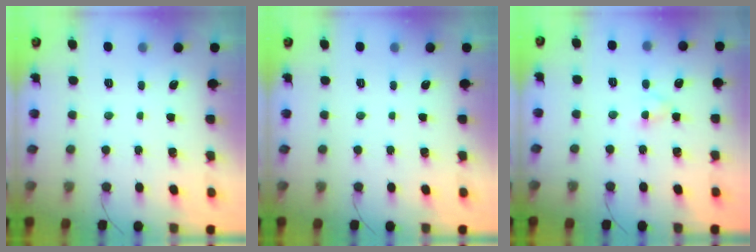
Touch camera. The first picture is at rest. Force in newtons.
{"total": 0.0}
{"total": 3.0, "press": 2.8, "slide": 0.9}